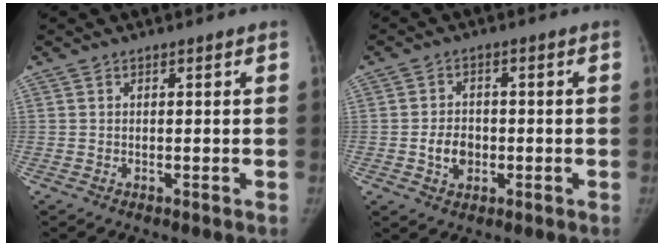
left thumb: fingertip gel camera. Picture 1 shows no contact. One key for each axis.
{"total": 5.0, "fx": -1.2, "fy": 3.8, "fz": 2.9, "tx": -0.031, "ty": 0.009, "tz": -0.019}